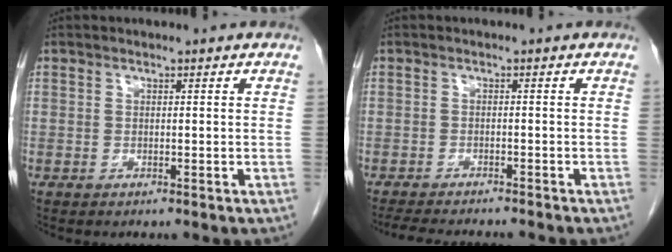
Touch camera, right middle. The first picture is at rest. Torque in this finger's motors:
{"motor_torque": [0.51, -0.38, 0.02, 0.01]}